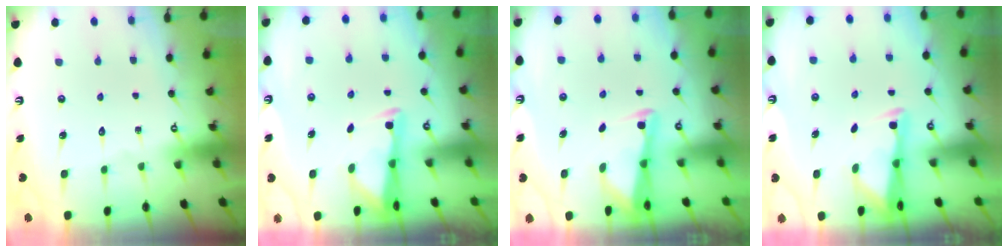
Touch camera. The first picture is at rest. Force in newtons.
{"total": 3.0, "press": 2.9, "slide": 0.4}
{"total": 2.7, "press": 2.6, "slide": 0.2}
{"total": 2.6, "press": 2.6, "slide": 0.4}